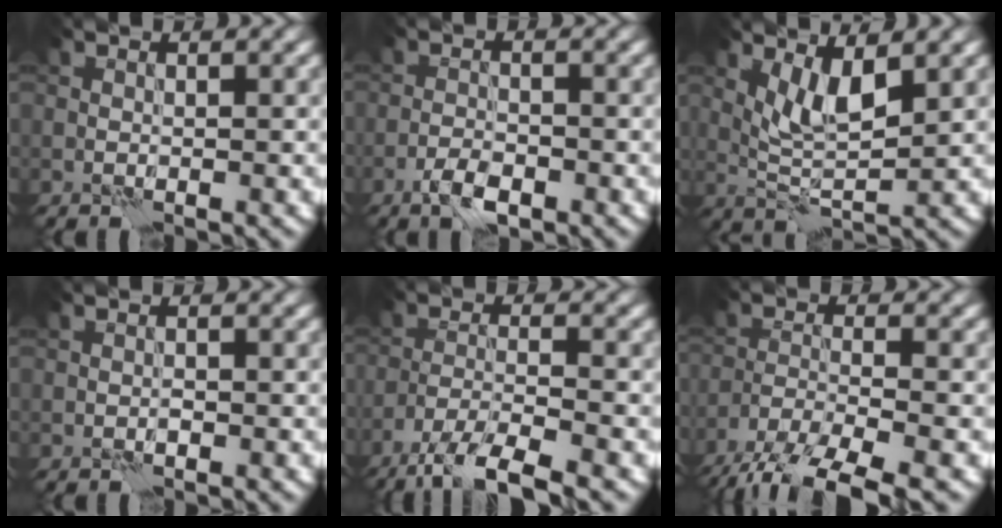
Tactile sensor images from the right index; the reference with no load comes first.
{"total": 2.6, "force": [-1.7, 1.0, 1.8], "torque": [-0.032, 0.002, -0.035]}
{"total": 3.6, "force": [1.9, 0.9, 3.0], "torque": [-0.063, -0.009, 0.040]}
{"total": 0.5, "force": [-0.2, 0.3, 0.4], "torque": [-0.005, 0.002, -0.005]}
{"total": 6.0, "force": [-4.5, 0.9, 4.0], "torque": [-0.065, -0.005, -0.085]}
{"total": 7.4, "force": [-5.6, 1.6, 4.5], "torque": [-0.078, -0.010, -0.107]}